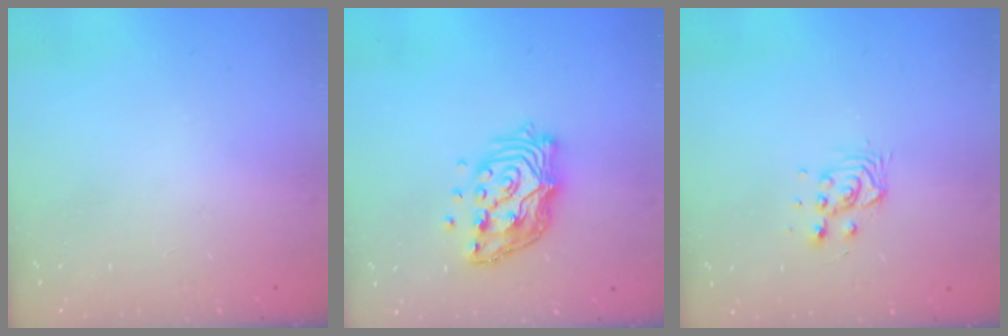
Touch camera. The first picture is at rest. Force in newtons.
{"total": 13.5, "press": 13.5, "slide": 1.2}
{"total": 4.8, "press": 4.8, "slide": 0.9}